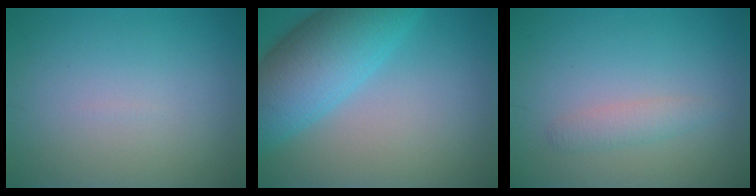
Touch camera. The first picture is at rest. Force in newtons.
{"total": 8.8, "press": 8.8, "slide": 0.3}
{"total": 1.6, "press": 1.6, "slide": 0.0}